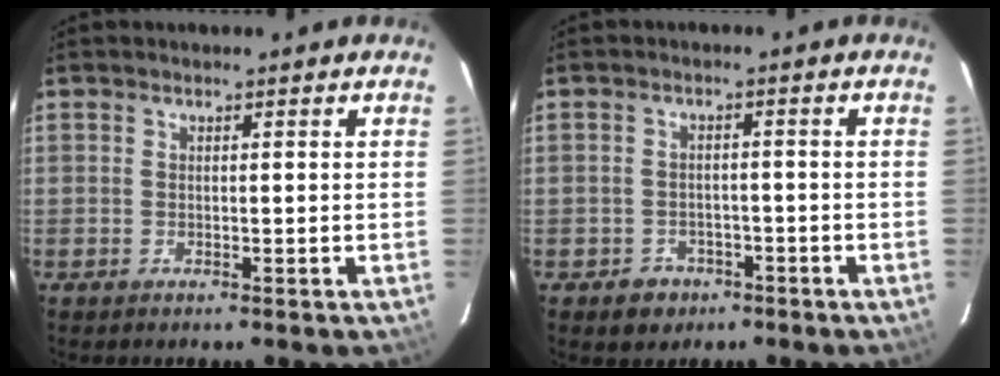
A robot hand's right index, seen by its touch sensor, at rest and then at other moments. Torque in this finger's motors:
{"motor_torque": [-0.05, -0.11, -0.05, -0.05]}